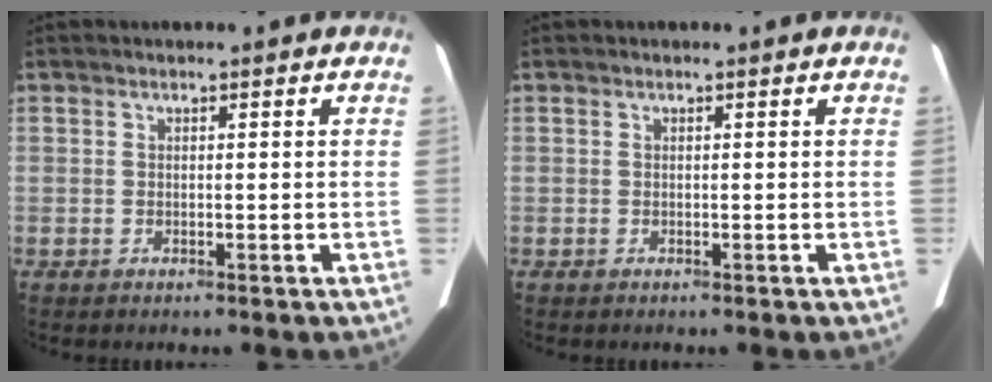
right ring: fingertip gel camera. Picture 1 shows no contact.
{"total": 0.0}